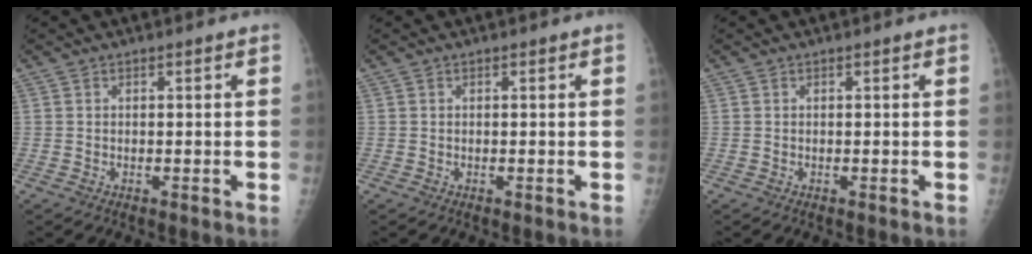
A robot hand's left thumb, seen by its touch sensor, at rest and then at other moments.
{"total": 0.0}
{"total": 0.0}